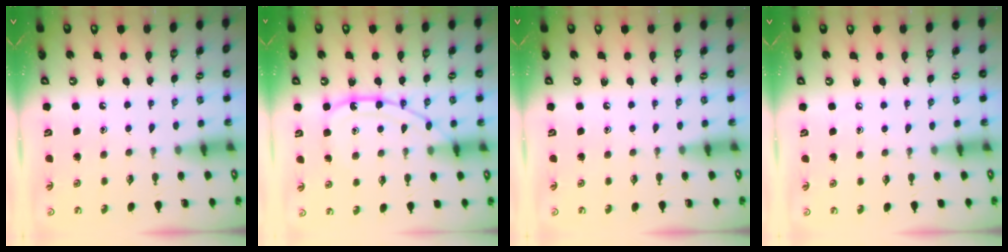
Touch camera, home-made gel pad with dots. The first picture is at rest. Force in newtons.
{"total": 14.0, "press": 13.9, "slide": 1.3}
{"total": 0.0}
{"total": 2.5, "press": 2.5, "slide": 0.4}